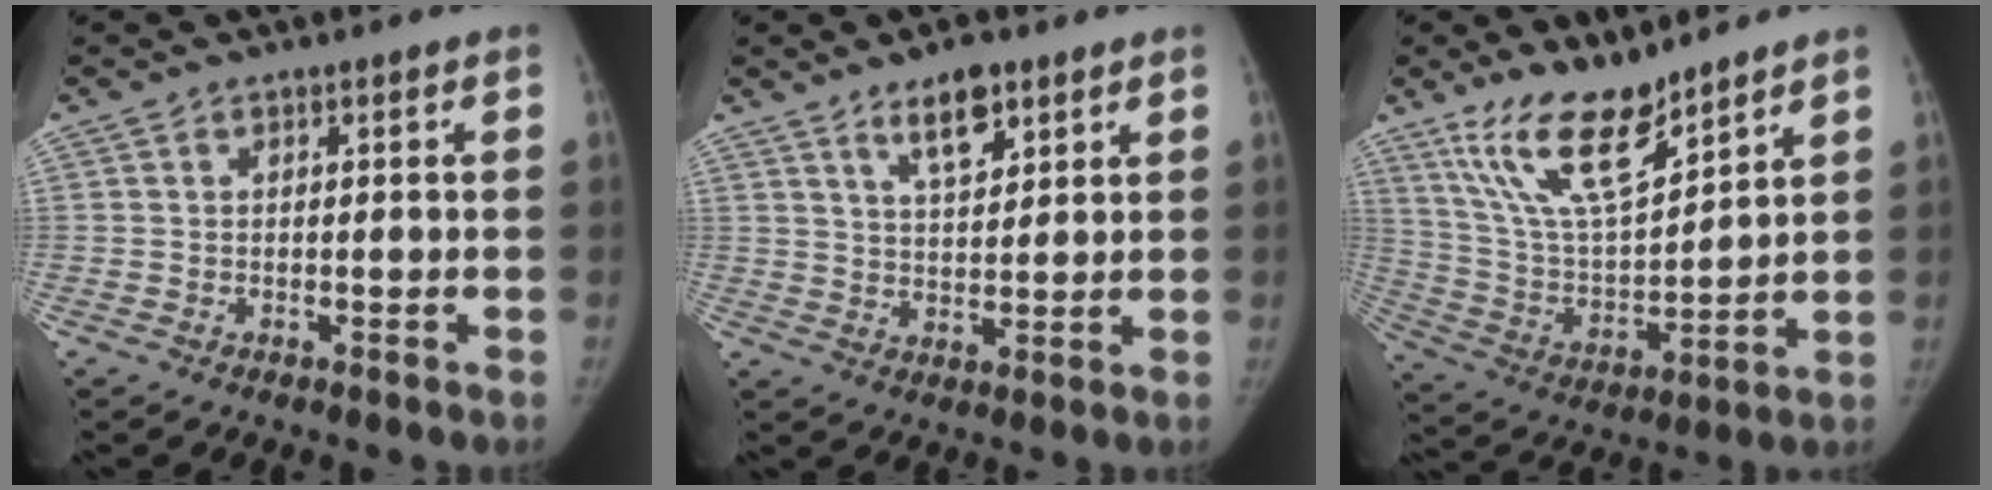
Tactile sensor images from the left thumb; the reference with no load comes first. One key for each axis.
{"total": 7.0, "fx": 4.5, "fy": 2.9, "fz": 4.6, "tx": -0.057, "ty": -0.029, "tz": 0.076}
{"total": 15.1, "fx": 11.2, "fy": 4.6, "fz": 8.9, "tx": -0.143, "ty": -0.065, "tz": 0.226}